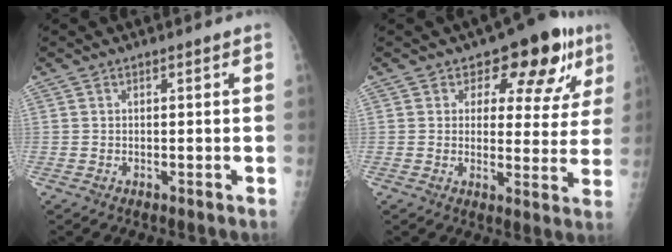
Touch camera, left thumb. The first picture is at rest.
{"total": 11.9, "force": [6.3, 7.1, 7.3], "torque": [-0.033, -0.022, 0.076]}